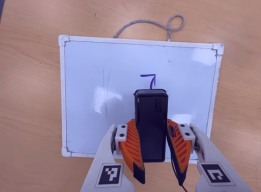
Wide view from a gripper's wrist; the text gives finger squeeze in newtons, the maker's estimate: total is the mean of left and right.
{"total": 9.5, "left": 7.7, "right": 11.4}